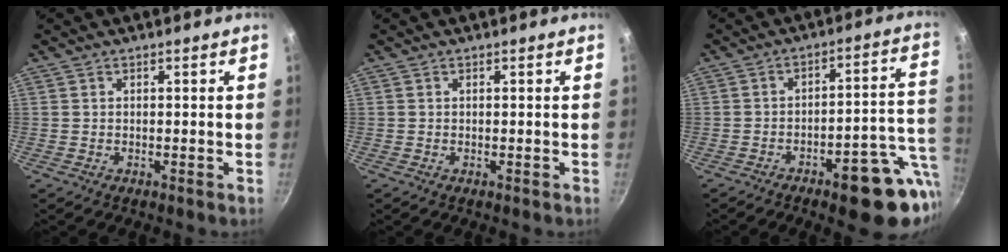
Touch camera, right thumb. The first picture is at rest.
{"total": 0.0}
{"total": 15.8, "force": [-6.0, 5.5, 13.5], "torque": [-0.133, 0.038, -0.077]}